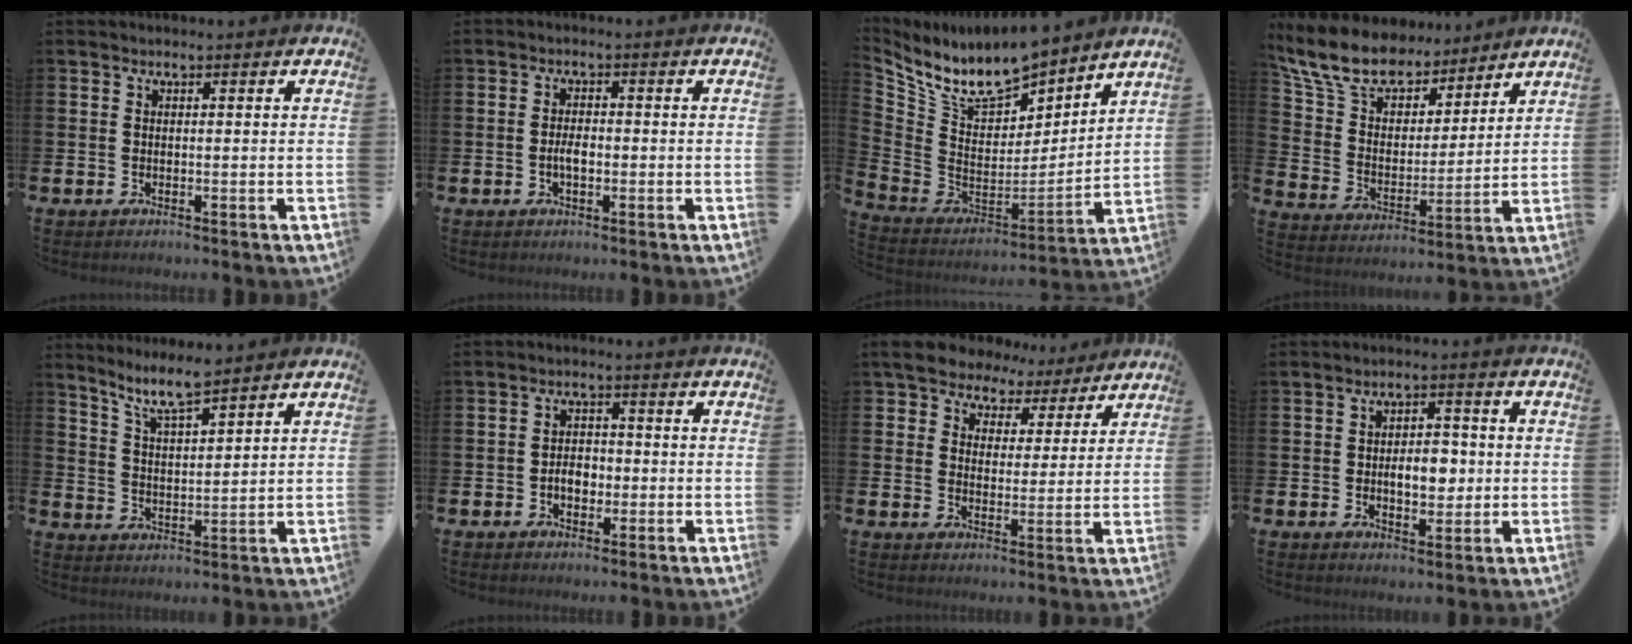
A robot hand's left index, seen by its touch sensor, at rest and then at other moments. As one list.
[{"total": 2.3, "force": [-0.5, 1.1, 1.9], "torque": [-0.027, 0.000, -0.012]}, {"total": 10.4, "force": [9.4, 3.3, 3.1], "torque": [-0.110, -0.067, 0.170]}, {"total": 11.2, "force": [10.0, 4.0, 3.3], "torque": [-0.122, -0.055, 0.184]}, {"total": 6.6, "force": [6.0, 0.6, 2.7], "torque": [-0.068, -0.024, 0.106]}, {"total": 3.0, "force": [-0.9, 2.1, 2.0], "torque": [-0.029, 0.001, -0.021]}, {"total": 7.2, "force": [6.3, 3.3, 0.8], "torque": [-0.041, -0.037, 0.113]}, {"total": 4.6, "force": [-0.4, 3.2, 3.4], "torque": [-0.045, 0.001, -0.018]}]